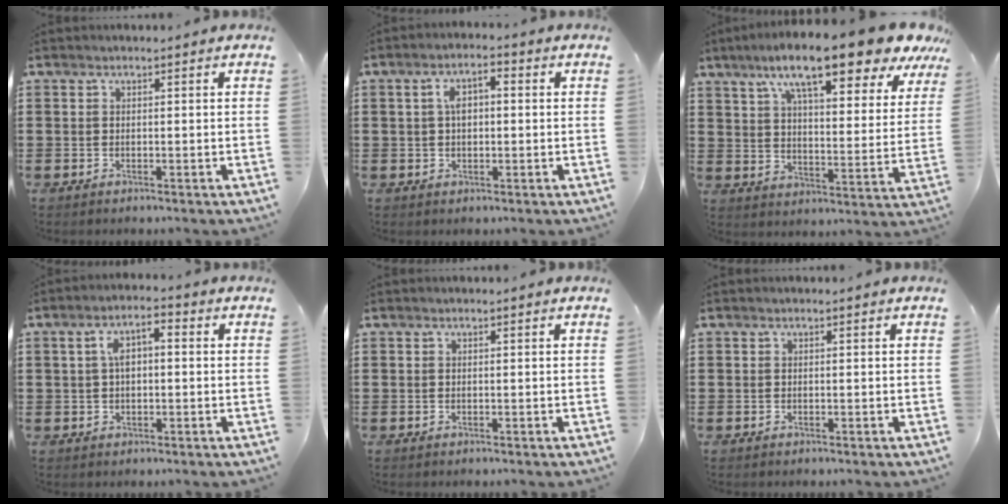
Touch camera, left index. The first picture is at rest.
{"total": 3.9, "force": [0.3, 2.0, 3.4], "torque": [-0.067, 0.010, 0.001]}
{"total": 13.9, "force": [10.3, 1.5, 9.3], "torque": [-0.175, -0.043, 0.165]}
{"total": 4.4, "force": [0.3, 2.0, 3.9], "torque": [-0.084, 0.008, -0.001]}
{"total": 0.0}
{"total": 0.0}